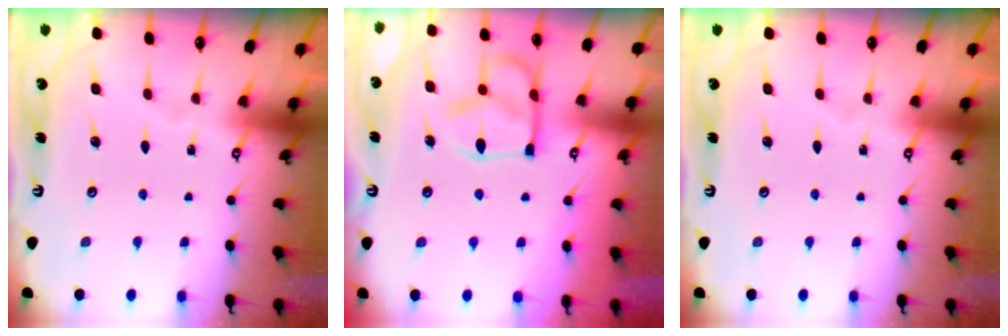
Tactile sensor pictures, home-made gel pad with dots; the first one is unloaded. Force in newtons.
{"total": 11.4, "press": 11.3, "slide": 1.1}
{"total": 0.0}